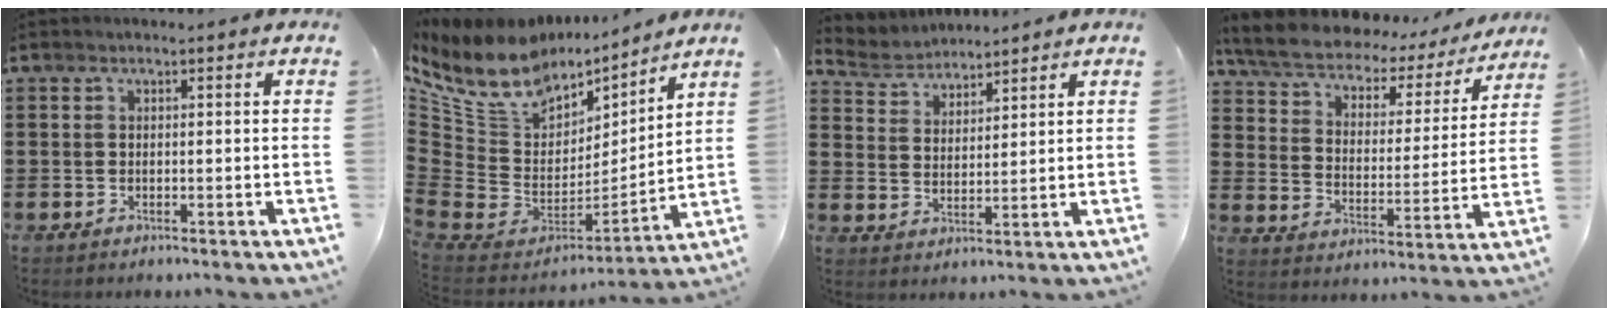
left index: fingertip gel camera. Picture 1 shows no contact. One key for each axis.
{"total": 11.3, "fx": 7.1, "fy": 7.0, "fz": 5.4, "tx": -0.160, "ty": -0.054, "tz": 0.126}
{"total": 4.0, "fx": 3.8, "fy": 1.2, "fz": -0.3, "tx": -0.015, "ty": -0.015, "tz": 0.068}
{"total": 5.6, "fx": 4.9, "fy": 1.8, "fz": 2.1, "tx": -0.065, "ty": -0.038, "tz": 0.080}